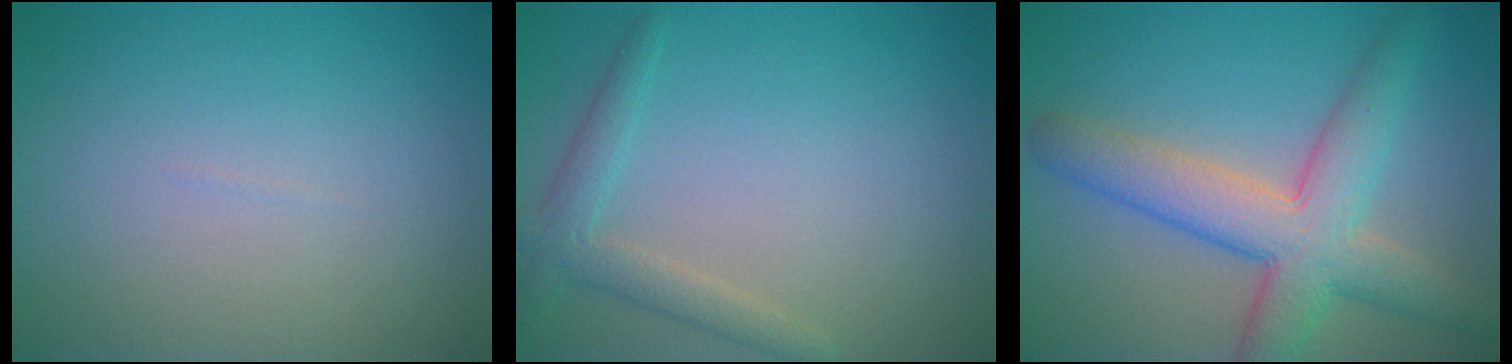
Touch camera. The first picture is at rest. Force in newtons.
{"total": 2.5, "press": 2.5, "slide": 0.2}
{"total": 7.2, "press": 7.2, "slide": 0.4}